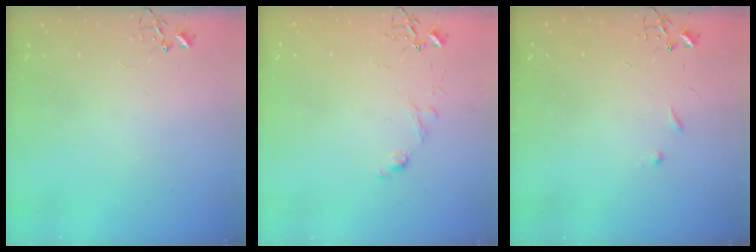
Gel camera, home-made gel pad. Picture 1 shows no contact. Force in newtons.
{"total": 7.3, "press": 7.3, "slide": 0.8}
{"total": 5.3, "press": 5.2, "slide": 0.7}